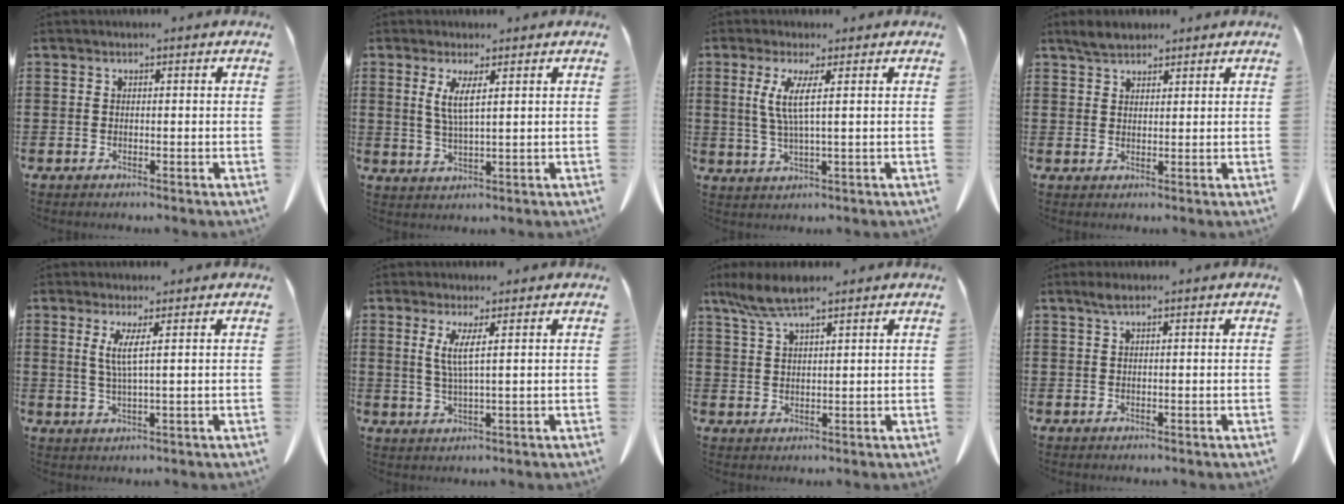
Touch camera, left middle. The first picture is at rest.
{"total": 3.8, "force": [1.7, 0.4, 3.4], "torque": [-0.074, 0.000, 0.029]}
{"total": 4.9, "force": [1.4, -0.1, 4.7], "torque": [-0.103, -0.010, 0.019]}
{"total": 2.6, "force": [2.3, 0.9, 0.9], "torque": [-0.023, 0.005, 0.045]}
{"total": 3.5, "force": [1.3, -0.3, 3.2], "torque": [-0.070, -0.006, 0.022]}
{"total": 3.6, "force": [1.5, -0.2, 3.3], "torque": [-0.073, -0.006, 0.025]}
{"total": 5.7, "force": [4.2, 1.0, 3.8], "torque": [-0.091, -0.005, 0.074]}
{"total": 1.5, "force": [0.7, 0.2, 1.3], "torque": [-0.027, 0.001, 0.012]}